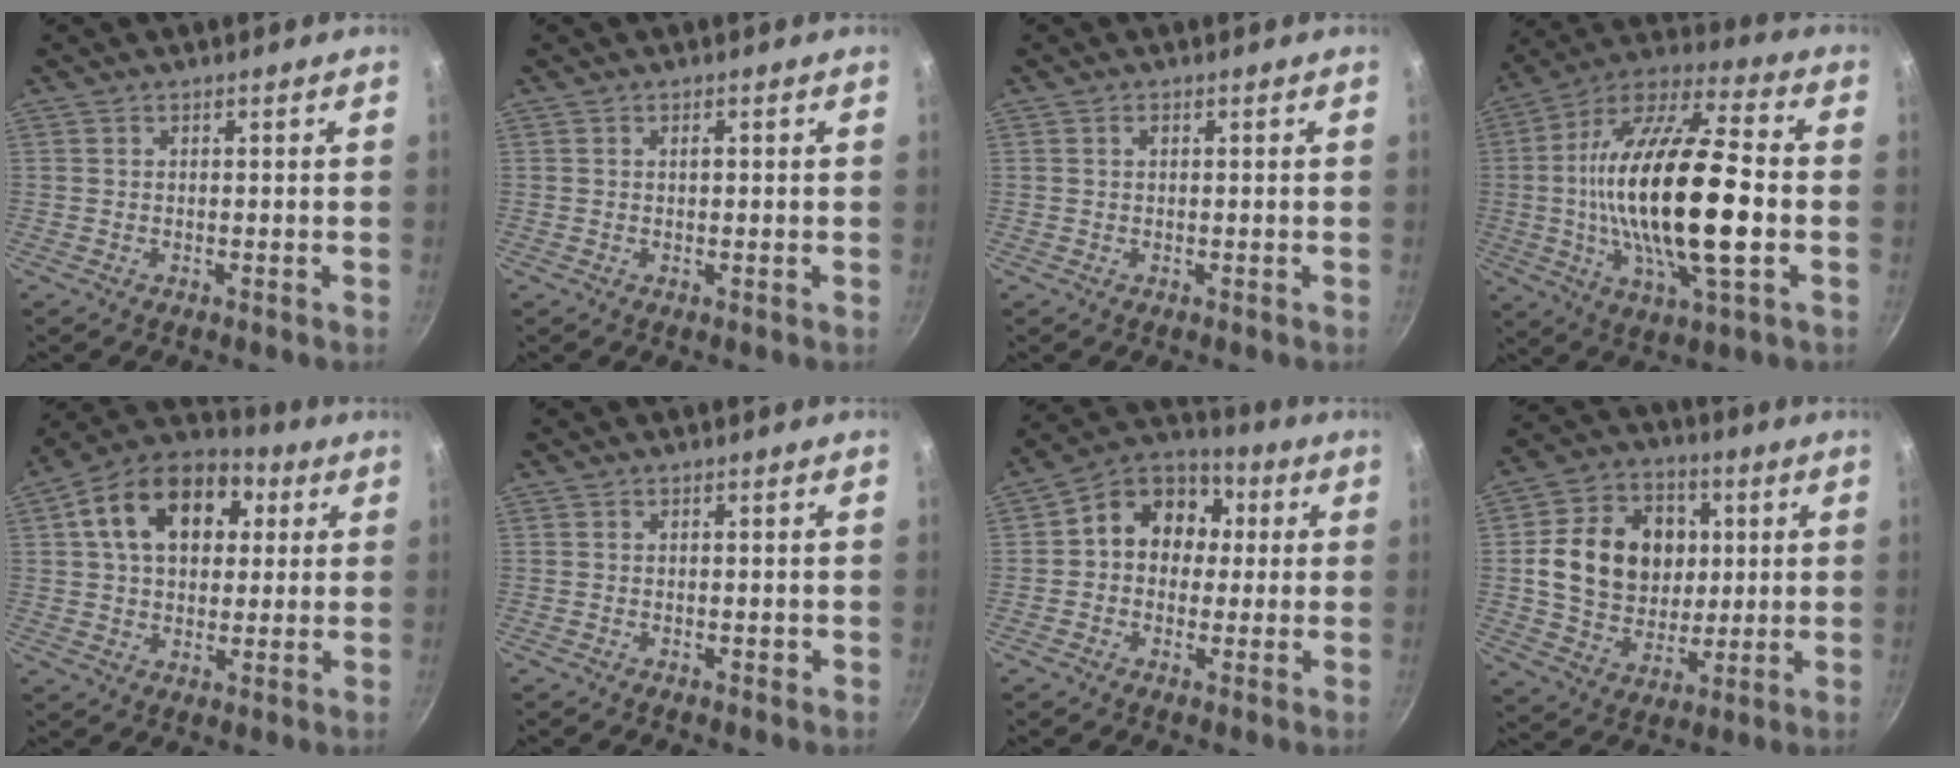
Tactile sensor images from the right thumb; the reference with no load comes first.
{"total": 1.0, "force": [0.2, 0.5, 0.9], "torque": [-0.011, 0.002, 0.002]}
{"total": 0.7, "force": [0.2, 0.4, 0.5], "torque": [-0.010, 0.003, 0.003]}
{"total": 26.2, "force": [-1.9, 8.8, 24.6], "torque": [-0.455, 0.018, -0.045]}
{"total": 17.8, "force": [4.8, 12.2, 12.0], "torque": [-0.180, 0.018, 0.061]}
{"total": 0.5, "force": [-0.2, 0.4, 0.4], "torque": [-0.004, 0.002, 0.000]}
{"total": 12.2, "force": [1.3, 10.1, 6.7], "torque": [-0.064, 0.029, -0.002]}
{"total": 18.1, "force": [2.5, 14.4, 10.6], "torque": [-0.153, 0.009, 0.044]}